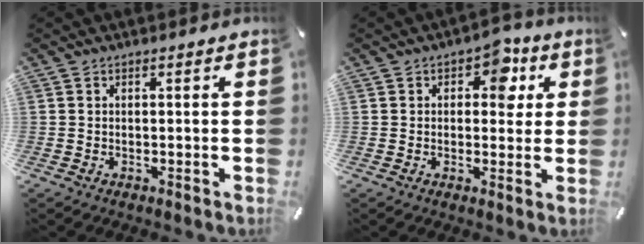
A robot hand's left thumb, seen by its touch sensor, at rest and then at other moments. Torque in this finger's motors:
{"motor_torque": [0.86, 1.09, 0.41, -0.42, 0.12]}